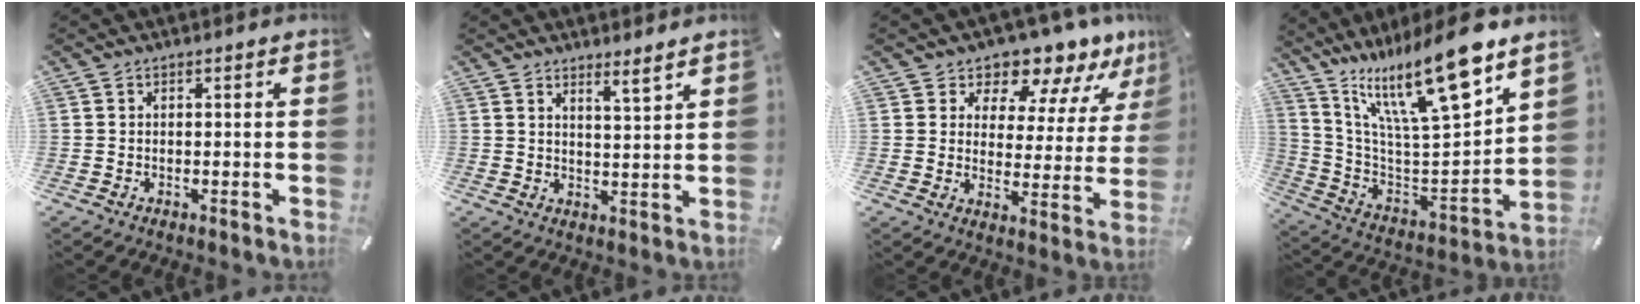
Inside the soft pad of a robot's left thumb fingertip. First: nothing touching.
{"total": 4.0, "force": [3.7, -0.5, 1.4], "torque": [-0.028, -0.028, 0.065]}
{"total": 10.2, "force": [9.1, 4.3, 2.0], "torque": [-0.030, -0.086, 0.159]}
{"total": 22.1, "force": [15.9, 5.1, 14.4], "torque": [-0.265, -0.123, 0.262]}